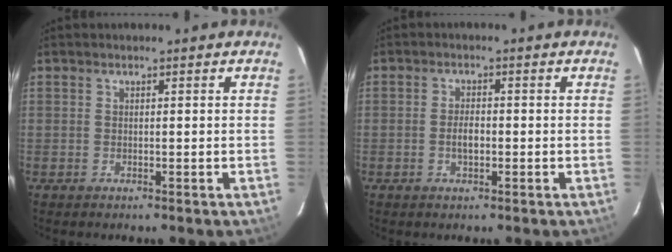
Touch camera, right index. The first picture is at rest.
{"total": 2.6, "force": [-0.7, 1.4, 2.1], "torque": [-0.041, 0.004, -0.013]}